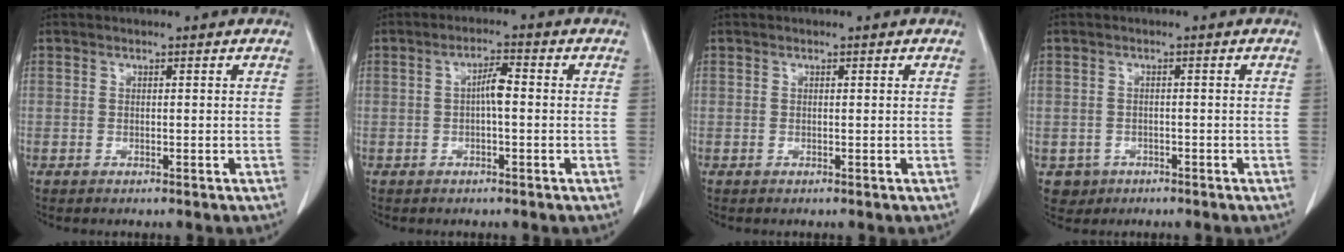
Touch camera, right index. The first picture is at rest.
{"total": 3.1, "force": [-0.1, 0.6, 3.0], "torque": [-0.054, 0.008, -0.003]}
{"total": 0.0}
{"total": 2.8, "force": [-1.3, 2.5, 0.2], "torque": [0.000, 0.009, -0.015]}